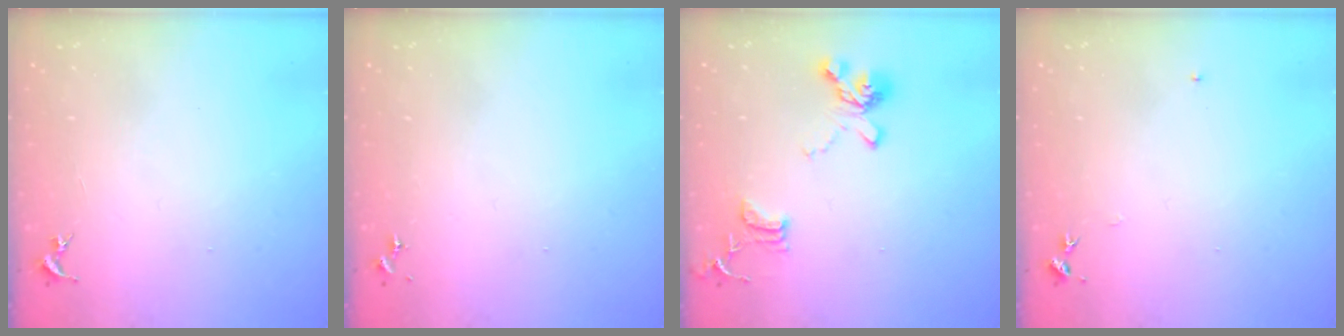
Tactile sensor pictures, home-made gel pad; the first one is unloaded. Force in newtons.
{"total": 0.0}
{"total": 15.8, "press": 15.7, "slide": 1.6}
{"total": 4.7, "press": 4.7, "slide": 0.5}